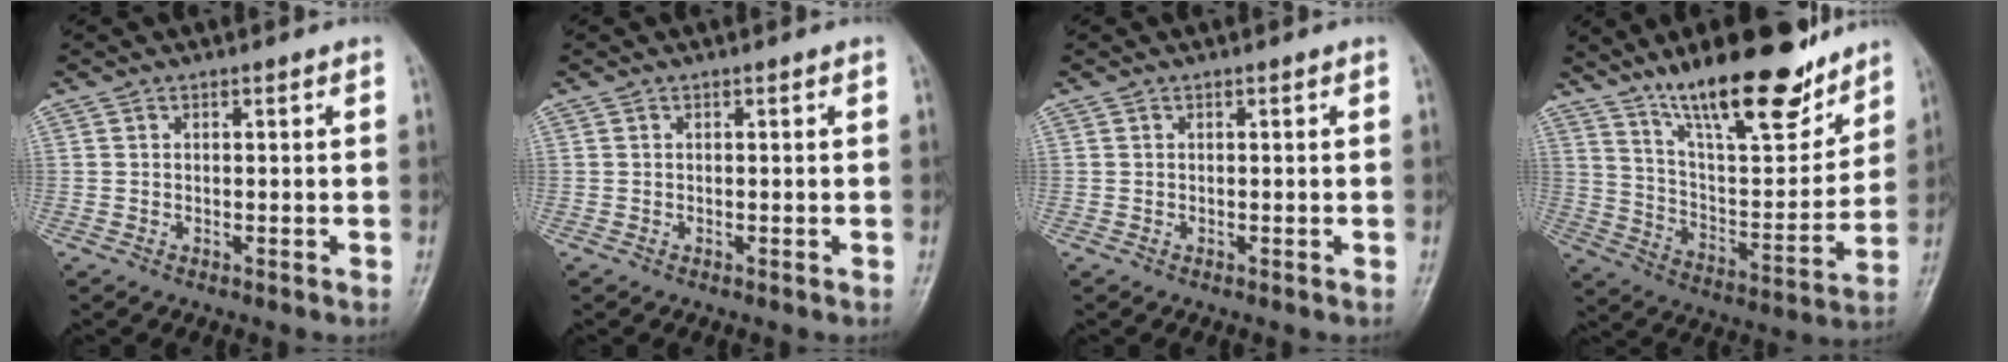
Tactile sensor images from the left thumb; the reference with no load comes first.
{"total": 0.0}
{"total": 0.0}
{"total": 21.8, "force": [15.7, 6.4, 13.6], "torque": [-0.175, -0.084, 0.266]}